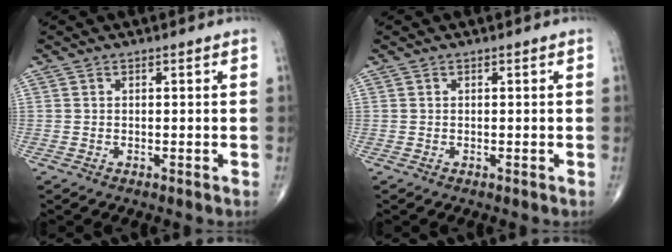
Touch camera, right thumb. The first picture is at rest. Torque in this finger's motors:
{"motor_torque": [-0.01, 0.01, -0.03, 0.06, 0.00]}